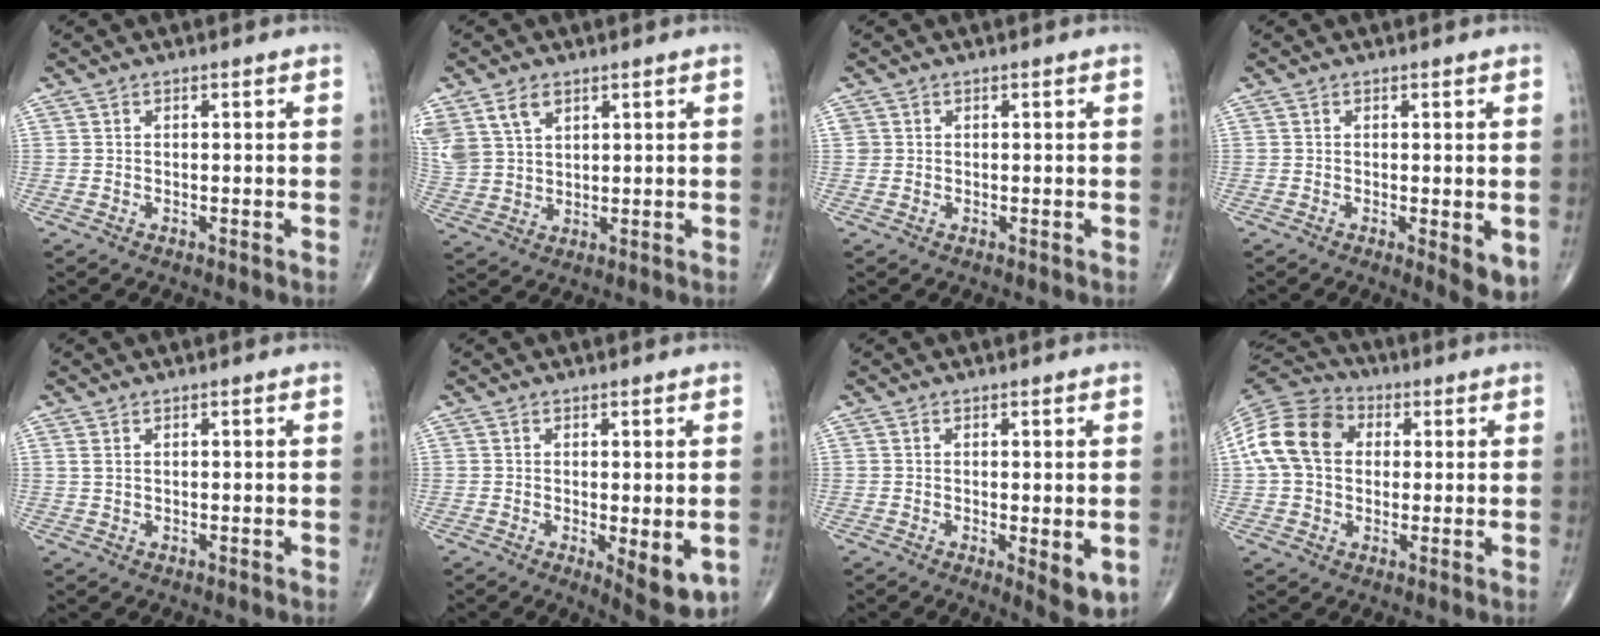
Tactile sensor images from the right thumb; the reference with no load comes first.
{"total": 9.6, "force": [5.0, 6.4, 5.2], "torque": [-0.109, -0.004, 0.112]}
{"total": 1.0, "force": [0.2, 1.0, 0.1], "torque": [0.007, 0.002, 0.003]}
{"total": 4.9, "force": [-0.9, 1.5, 4.6], "torque": [-0.059, -0.015, -0.011]}
{"total": 1.0, "force": [0.5, 0.6, 0.7], "torque": [-0.018, 0.006, 0.014]}
{"total": 7.2, "force": [-1.6, 2.4, 6.6], "torque": [-0.082, -0.021, -0.017]}
{"total": 5.6, "force": [-1.0, 1.8, 5.2], "torque": [-0.066, -0.017, -0.011]}
{"total": 14.7, "force": [2.2, 11.2, 9.2], "torque": [-0.171, 0.030, 0.032]}